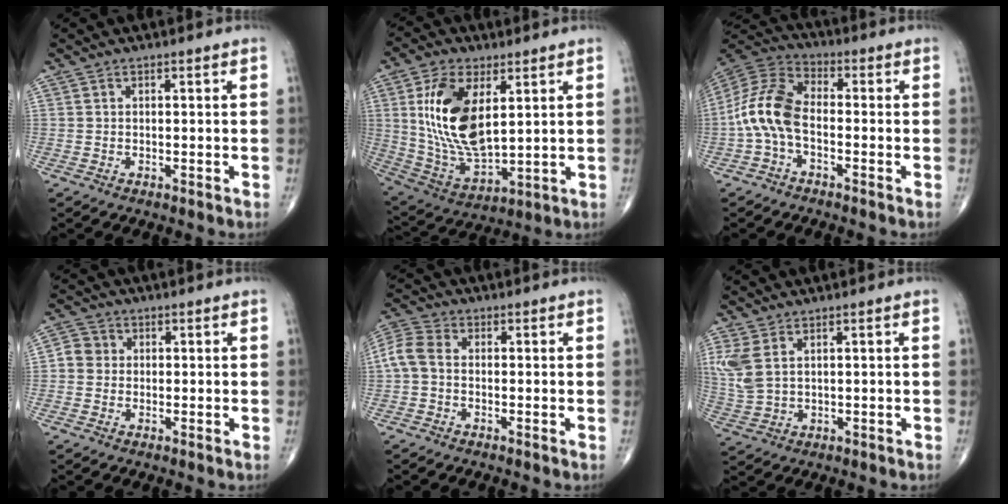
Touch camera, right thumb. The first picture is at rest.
{"total": 17.4, "force": [4.4, 8.7, 14.4], "torque": [-0.271, -0.022, 0.096]}
{"total": 11.3, "force": [-2.2, 6.3, 9.2], "torque": [-0.191, 0.035, -0.056]}
{"total": 3.5, "force": [0.0, 3.3, 1.1], "torque": [-0.005, 0.008, -0.007]}
{"total": 6.0, "force": [-0.4, 4.0, 4.4], "torque": [-0.101, 0.017, -0.019]}
{"total": 5.9, "force": [2.4, 3.2, 4.4], "torque": [-0.118, -0.001, 0.060]}